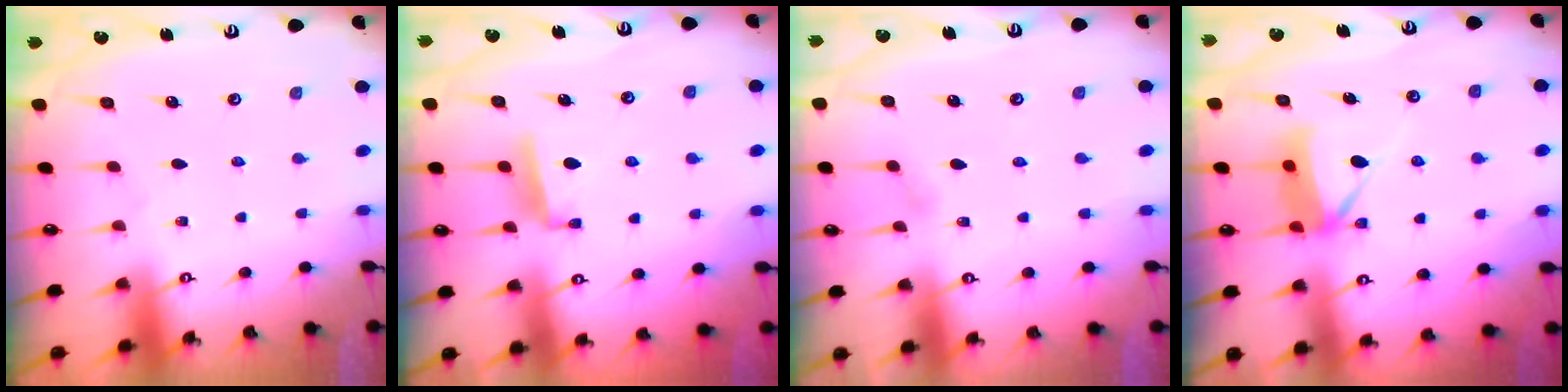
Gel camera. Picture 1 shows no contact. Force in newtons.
{"total": 5.7, "press": 5.6, "slide": 0.8}
{"total": 2.9, "press": 2.9, "slide": 0.4}
{"total": 8.4, "press": 8.3, "slide": 0.9}